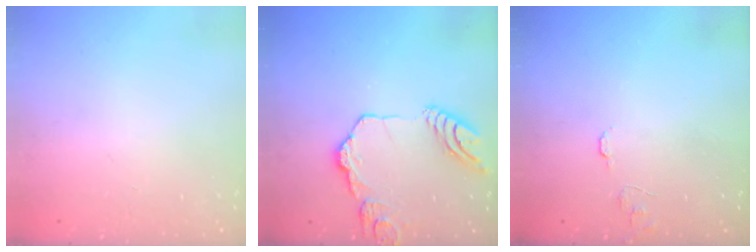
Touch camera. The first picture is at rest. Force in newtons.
{"total": 14.6, "press": 14.4, "slide": 1.9}
{"total": 5.4, "press": 5.4, "slide": 0.3}